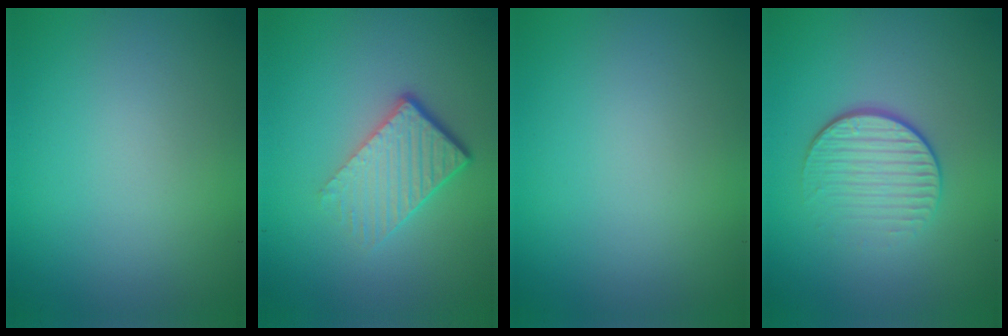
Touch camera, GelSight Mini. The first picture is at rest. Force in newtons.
{"total": 4.6, "press": 2.9, "slide": 3.6}
{"total": 0.0}
{"total": 3.9, "press": 2.7, "slide": 2.8}